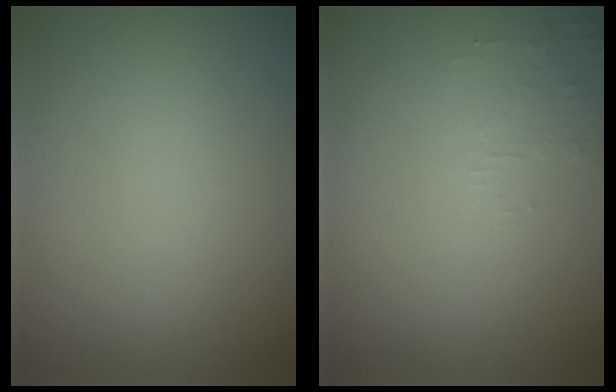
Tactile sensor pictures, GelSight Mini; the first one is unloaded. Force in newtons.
{"total": 1.3, "press": 1.2, "slide": 0.3}